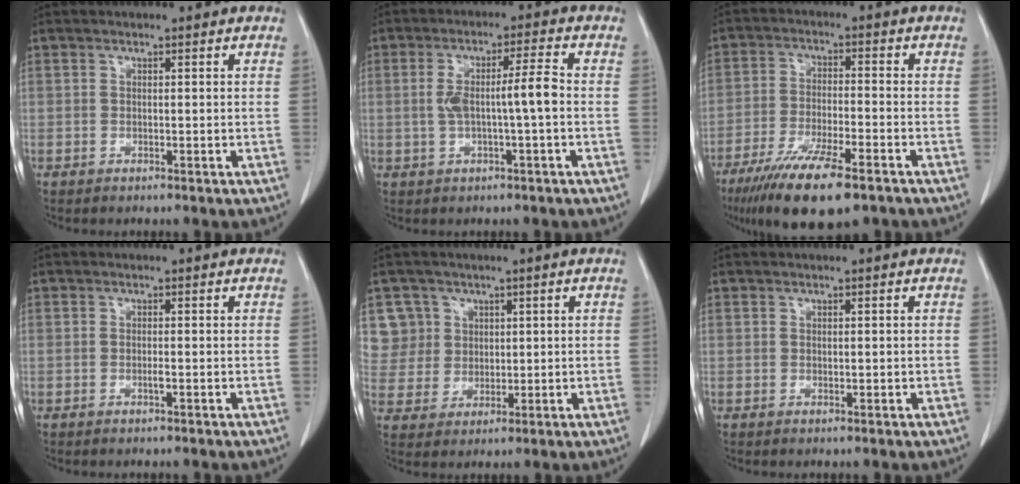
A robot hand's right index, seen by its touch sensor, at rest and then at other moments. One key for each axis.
{"total": 6.2, "fx": -0.4, "fy": 0.2, "fz": 6.2, "tx": -0.114, "ty": 0.017, "tz": -0.001}
{"total": 13.7, "fx": -9.3, "fy": 2.6, "fz": 9.7, "tx": -0.175, "ty": -0.035, "tz": -0.154}
{"total": 0.5, "fx": -0.1, "fy": 0.0, "fz": 0.5, "tx": -0.010, "ty": 0.001, "tz": 0.000}
{"total": 7.0, "fx": 3.0, "fy": 6.3, "fz": -0.3, "tx": 0.016, "ty": 0.015, "tz": 0.070}
{"total": 0.5, "fx": 0.2, "fy": 0.3, "fz": 0.4, "tx": -0.006, "ty": 0.000, "tz": 0.007}